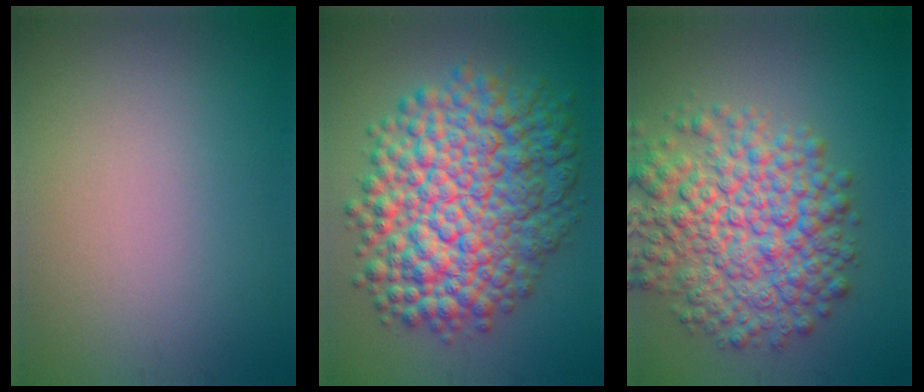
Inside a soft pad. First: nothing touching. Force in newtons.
{"total": 12.5, "press": 12.5, "slide": 0.3}
{"total": 9.1, "press": 9.1, "slide": 0.3}